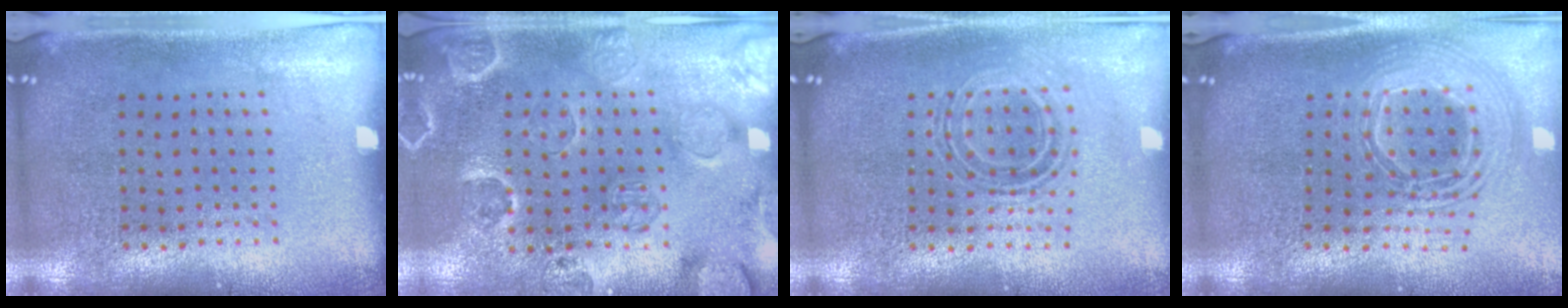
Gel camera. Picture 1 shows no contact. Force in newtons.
{"total": 2.4, "press": 2.1, "slide": 1.1}
{"total": 0.8, "press": 0.8, "slide": 0.3}
{"total": 2.5, "press": 1.8, "slide": 1.6}